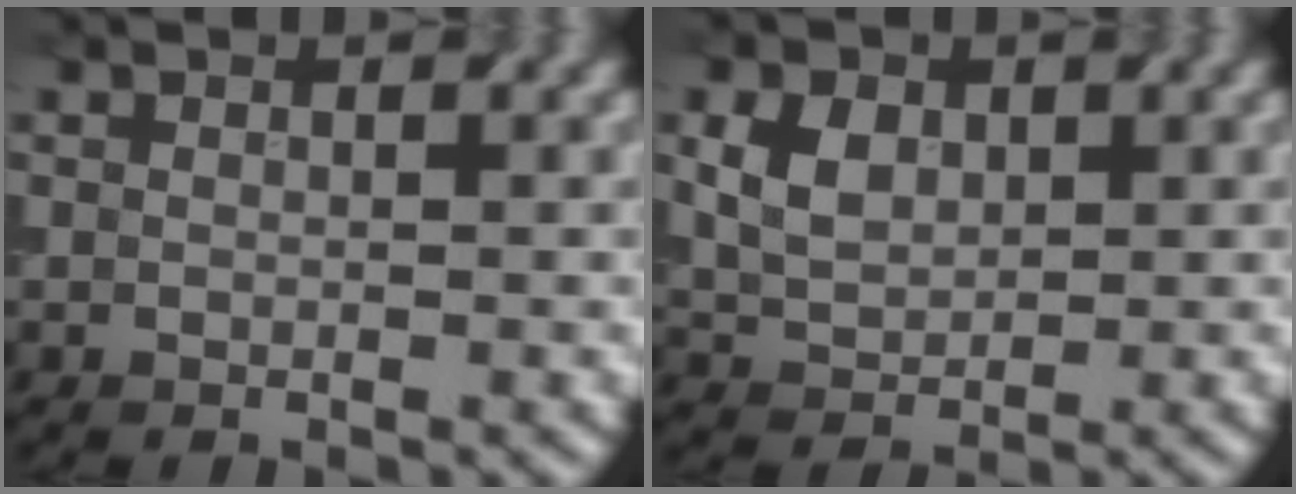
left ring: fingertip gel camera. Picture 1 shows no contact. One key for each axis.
{"total": 3.4, "fx": 1.0, "fy": 2.4, "fz": 2.2, "tx": -0.053, "ty": 0.008, "tz": 0.024}